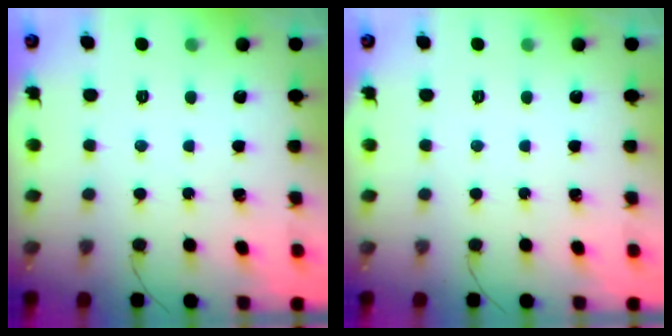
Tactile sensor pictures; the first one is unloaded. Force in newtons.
{"total": 0.0}